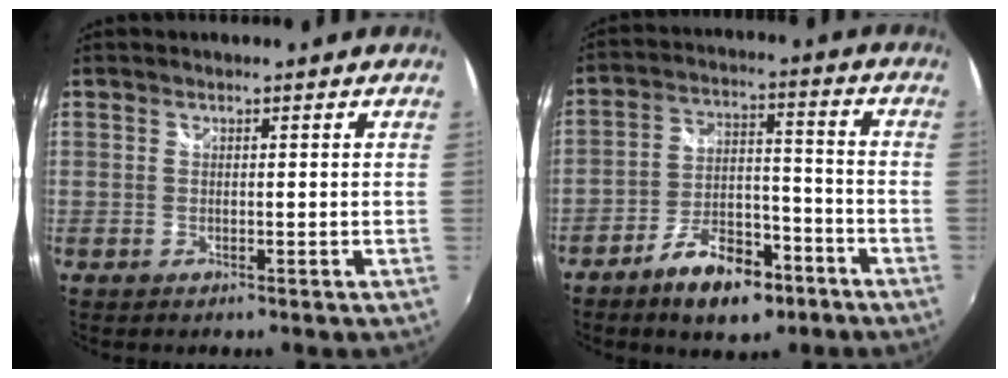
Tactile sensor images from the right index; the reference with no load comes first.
{"total": 11.8, "force": [-7.6, 5.6, 7.1], "torque": [-0.136, 0.018, -0.118]}